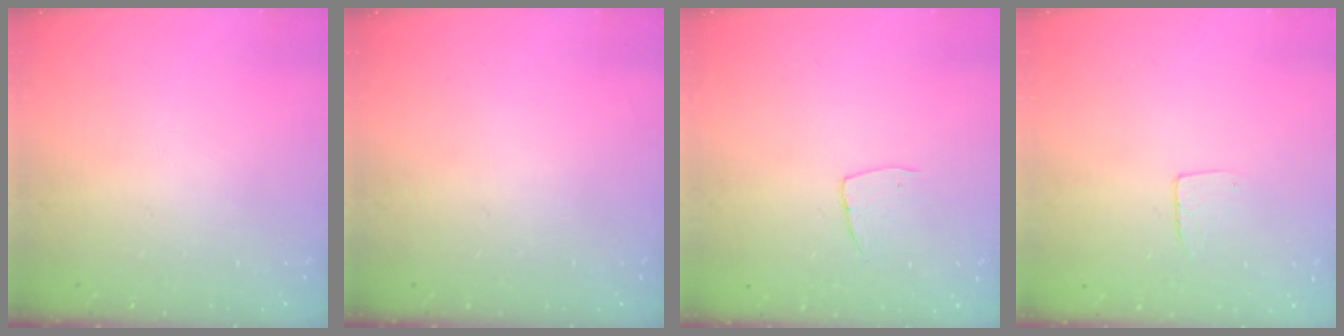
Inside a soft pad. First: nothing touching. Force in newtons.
{"total": 0.0}
{"total": 4.8, "press": 4.8, "slide": 0.4}
{"total": 3.8, "press": 3.8, "slide": 0.2}